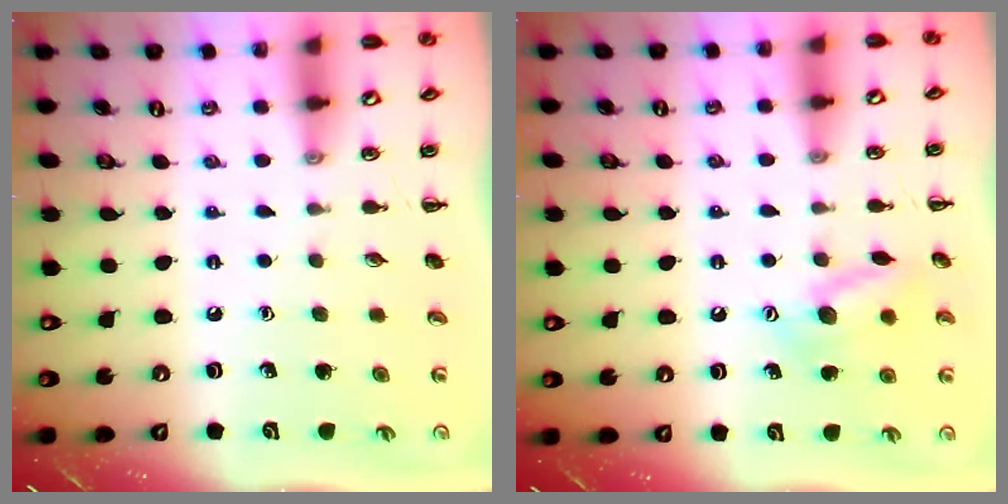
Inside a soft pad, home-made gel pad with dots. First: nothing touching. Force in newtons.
{"total": 11.9, "press": 11.9, "slide": 0.7}